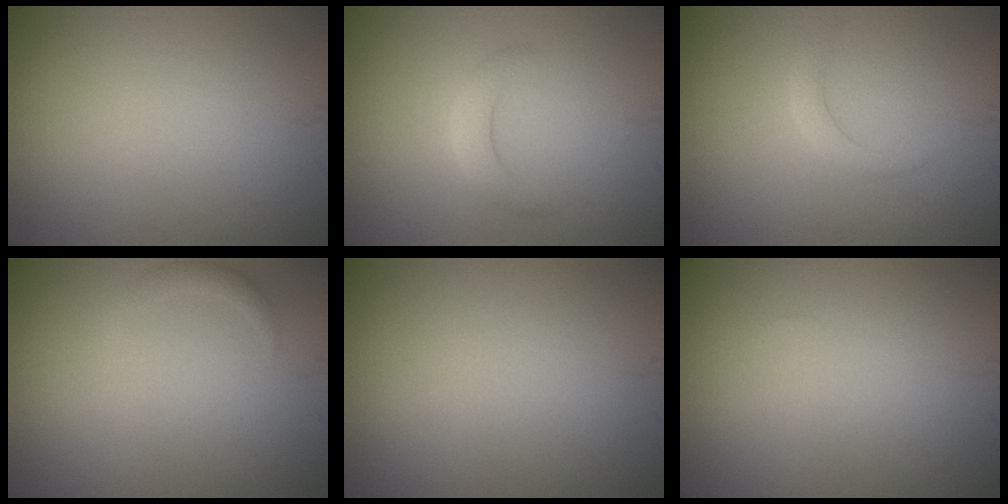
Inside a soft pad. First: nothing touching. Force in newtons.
{"total": 2.0, "press": 2.0, "slide": 0.1}
{"total": 1.2, "press": 1.2, "slide": 0.1}
{"total": 1.1, "press": 1.1, "slide": 0.1}
{"total": 0.0}
{"total": 0.0}